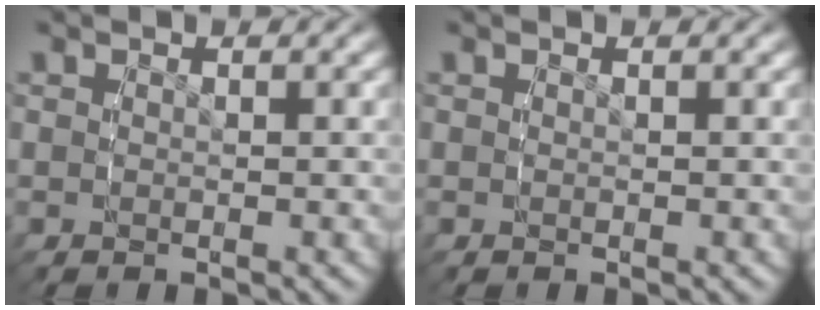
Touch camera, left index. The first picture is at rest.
{"total": 0.0}